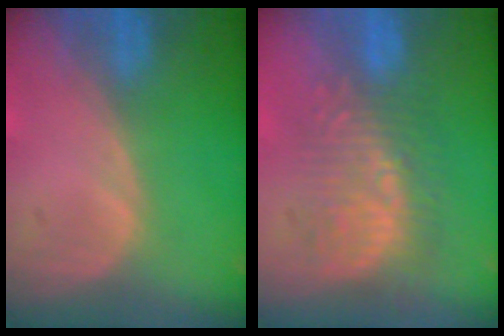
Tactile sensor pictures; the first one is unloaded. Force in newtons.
{"total": 9.6, "press": 8.5, "slide": 4.4}